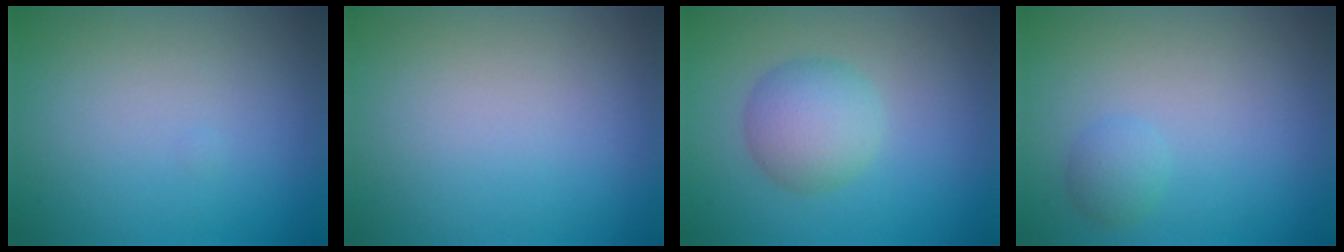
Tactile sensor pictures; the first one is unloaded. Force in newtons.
{"total": 0.0}
{"total": 3.9, "press": 3.9, "slide": 0.1}
{"total": 1.3, "press": 1.3, "slide": 0.0}